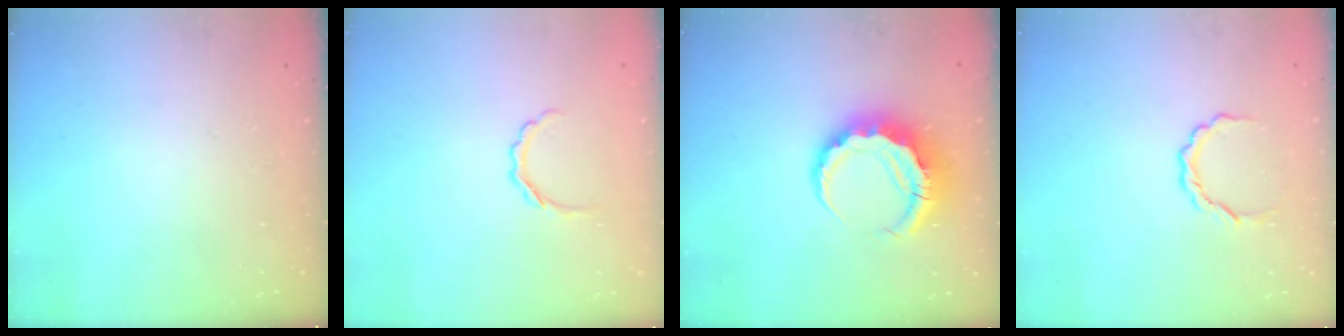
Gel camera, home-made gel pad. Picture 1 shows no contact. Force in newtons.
{"total": 3.7, "press": 3.7, "slide": 0.7}
{"total": 8.6, "press": 8.5, "slide": 1.5}
{"total": 3.4, "press": 3.4, "slide": 0.2}